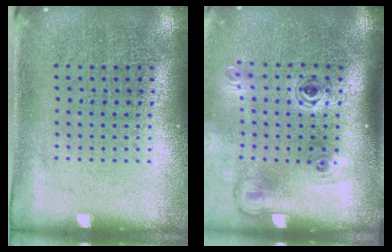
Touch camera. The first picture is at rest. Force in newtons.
{"total": 2.1, "press": 1.4, "slide": 1.6}